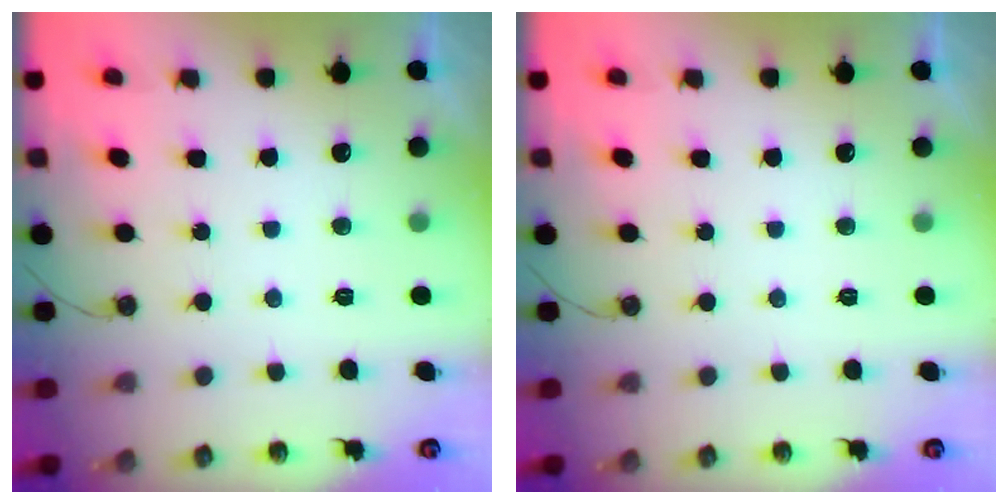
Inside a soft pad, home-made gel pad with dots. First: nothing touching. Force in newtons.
{"total": 0.0}